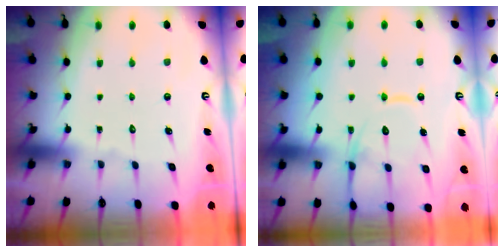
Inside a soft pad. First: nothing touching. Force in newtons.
{"total": 12.8, "press": 12.7, "slide": 1.3}